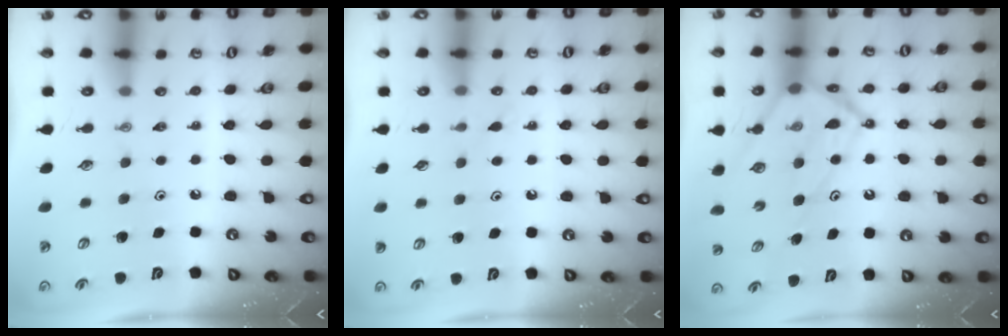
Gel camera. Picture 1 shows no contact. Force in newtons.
{"total": 6.2, "press": 6.2, "slide": 0.6}
{"total": 16.2, "press": 16.2, "slide": 1.1}